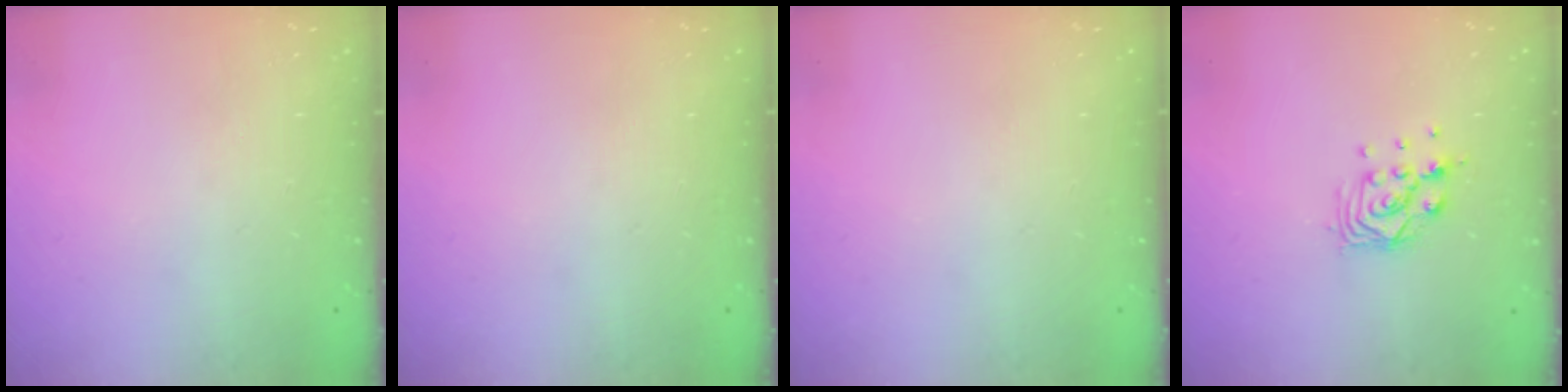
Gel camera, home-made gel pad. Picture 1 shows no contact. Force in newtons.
{"total": 0.0}
{"total": 0.0}
{"total": 7.8, "press": 7.8, "slide": 0.6}